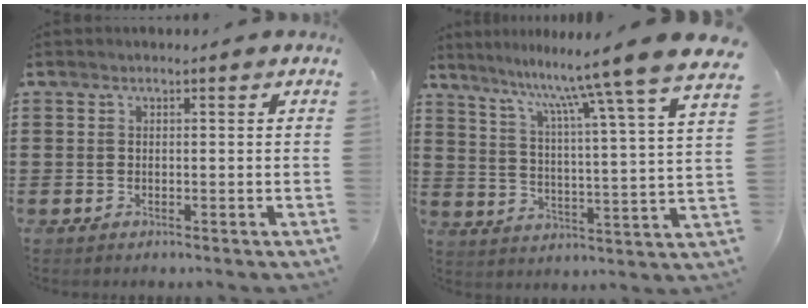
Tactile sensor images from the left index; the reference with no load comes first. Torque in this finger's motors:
{"motor_torque": [1.03, -1.11, 1.05, 0.21]}